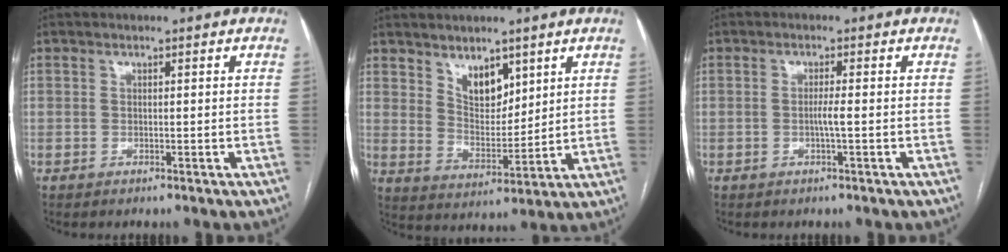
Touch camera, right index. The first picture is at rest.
{"total": 6.8, "force": [4.2, 3.5, 4.0], "torque": [-0.071, -0.007, 0.086]}
{"total": 1.8, "force": [-0.4, -0.2, 1.7], "torque": [-0.033, 0.000, -0.008]}